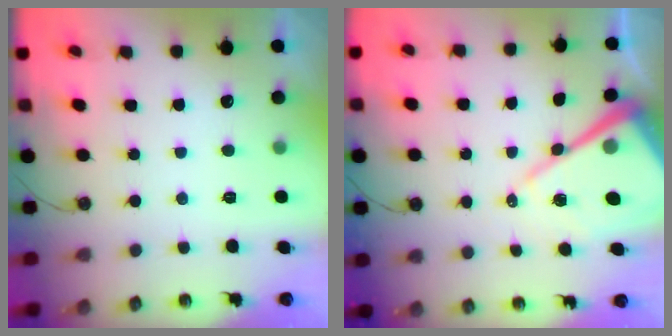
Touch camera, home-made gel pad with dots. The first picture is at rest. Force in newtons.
{"total": 18.2, "press": 18.1, "slide": 1.9}